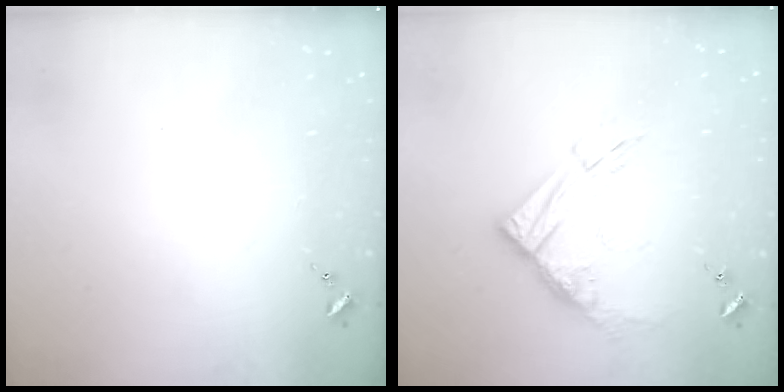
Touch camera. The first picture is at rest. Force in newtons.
{"total": 12.7, "press": 12.6, "slide": 1.3}